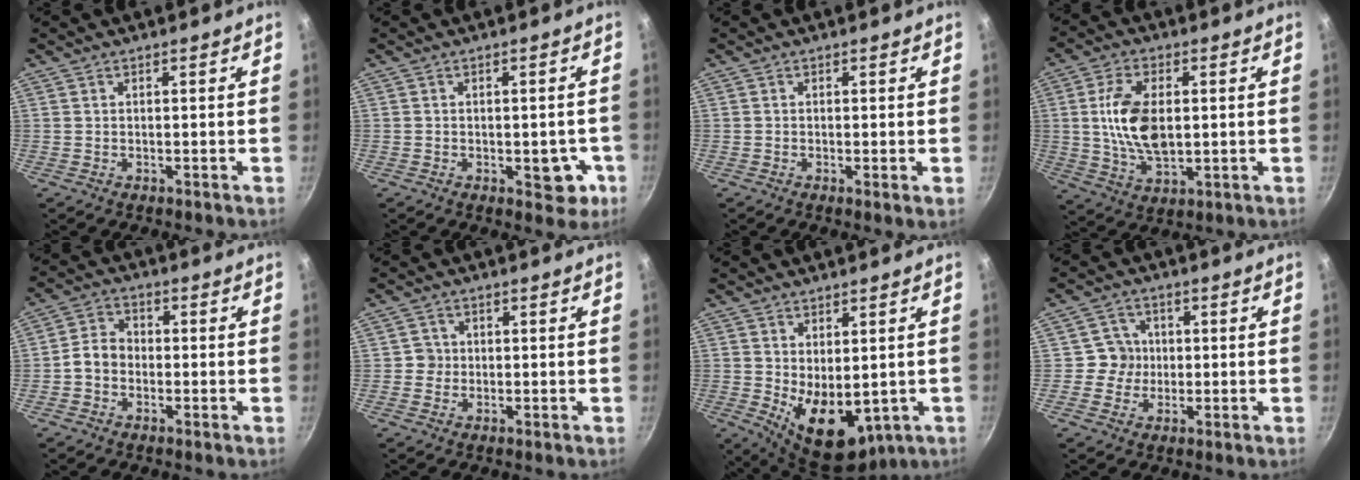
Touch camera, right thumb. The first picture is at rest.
{"total": 5.6, "force": [-1.9, 3.1, 4.2], "torque": [-0.024, 0.011, -0.018]}
{"total": 1.7, "force": [-0.3, 0.2, 1.6], "torque": [-0.036, -0.007, -0.007]}
{"total": 12.3, "force": [1.1, 6.7, 10.3], "torque": [-0.195, -0.007, 0.026]}
{"total": 5.6, "force": [-1.4, 4.5, 3.1], "torque": [-0.044, 0.022, -0.036]}
{"total": 2.3, "force": [-0.2, 2.3, 0.3], "torque": [0.012, 0.009, -0.009]}
{"total": 13.3, "force": [-2.5, 7.5, 10.7], "torque": [-0.153, -0.014, -0.007]}
{"total": 4.9, "force": [-0.3, 4.9, 0.7], "torque": [0.024, 0.013, -0.012]}